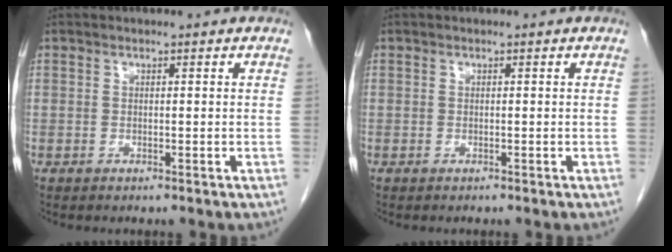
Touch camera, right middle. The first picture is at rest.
{"total": 0.0}